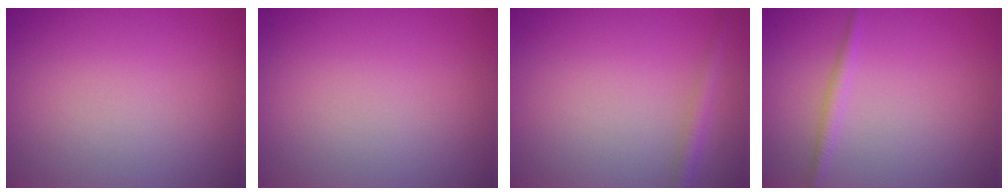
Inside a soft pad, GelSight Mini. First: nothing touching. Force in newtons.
{"total": 0.0}
{"total": 1.8, "press": 1.8, "slide": 0.1}
{"total": 1.1, "press": 1.1, "slide": 0.0}